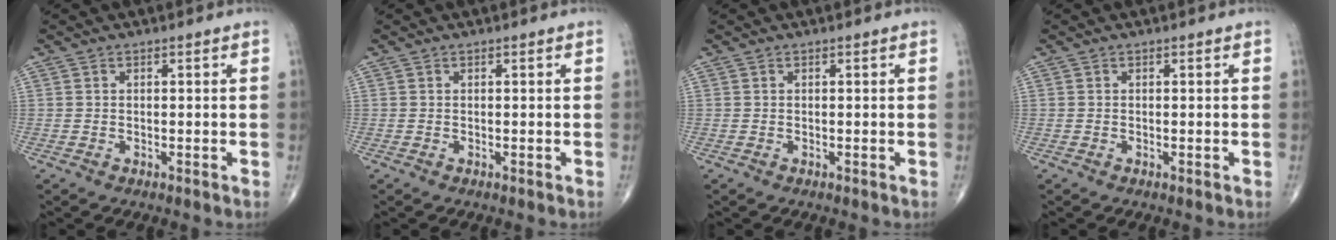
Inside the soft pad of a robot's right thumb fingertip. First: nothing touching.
{"total": 0.0}
{"total": 0.0}
{"total": 0.0}